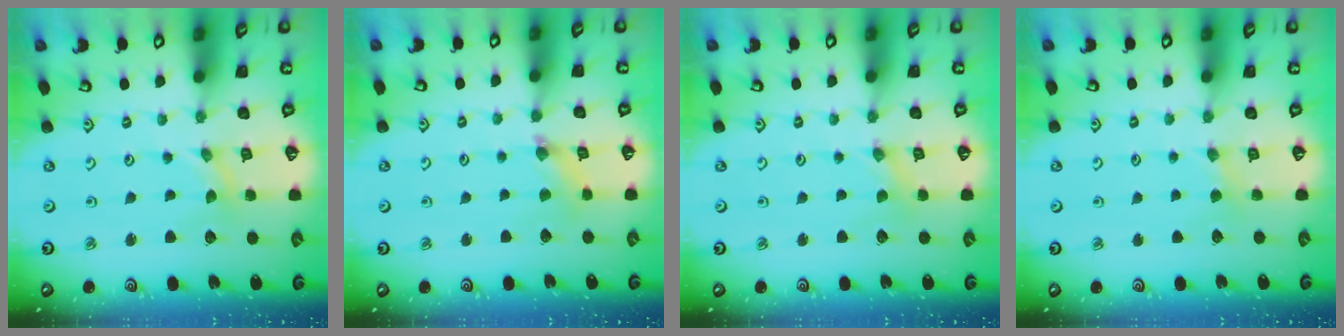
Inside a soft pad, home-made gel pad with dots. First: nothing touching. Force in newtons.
{"total": 2.1, "press": 2.1, "slide": 0.4}
{"total": 0.0}
{"total": 2.6, "press": 2.6, "slide": 0.4}